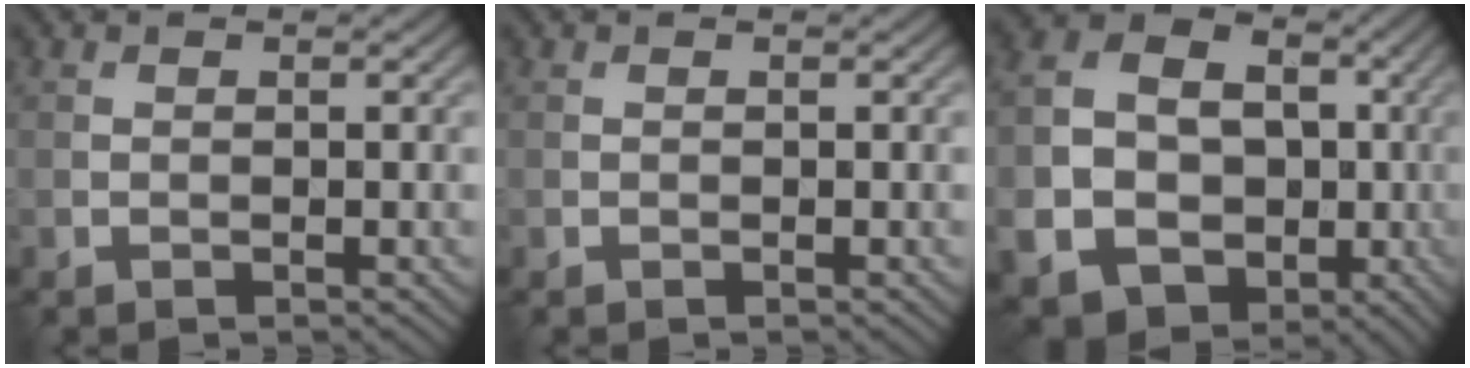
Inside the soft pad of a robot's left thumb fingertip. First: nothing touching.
{"total": 0.0}
{"total": 15.5, "force": [-3.8, 13.3, 7.0], "torque": [-0.183, -0.045, -0.079]}